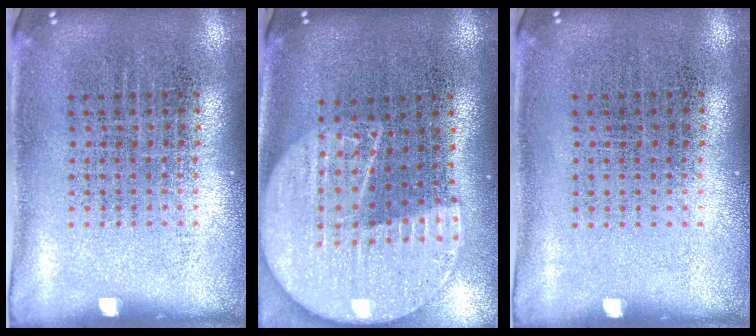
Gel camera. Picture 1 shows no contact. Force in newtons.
{"total": 2.3, "press": 2.0, "slide": 1.1}
{"total": 0.0}